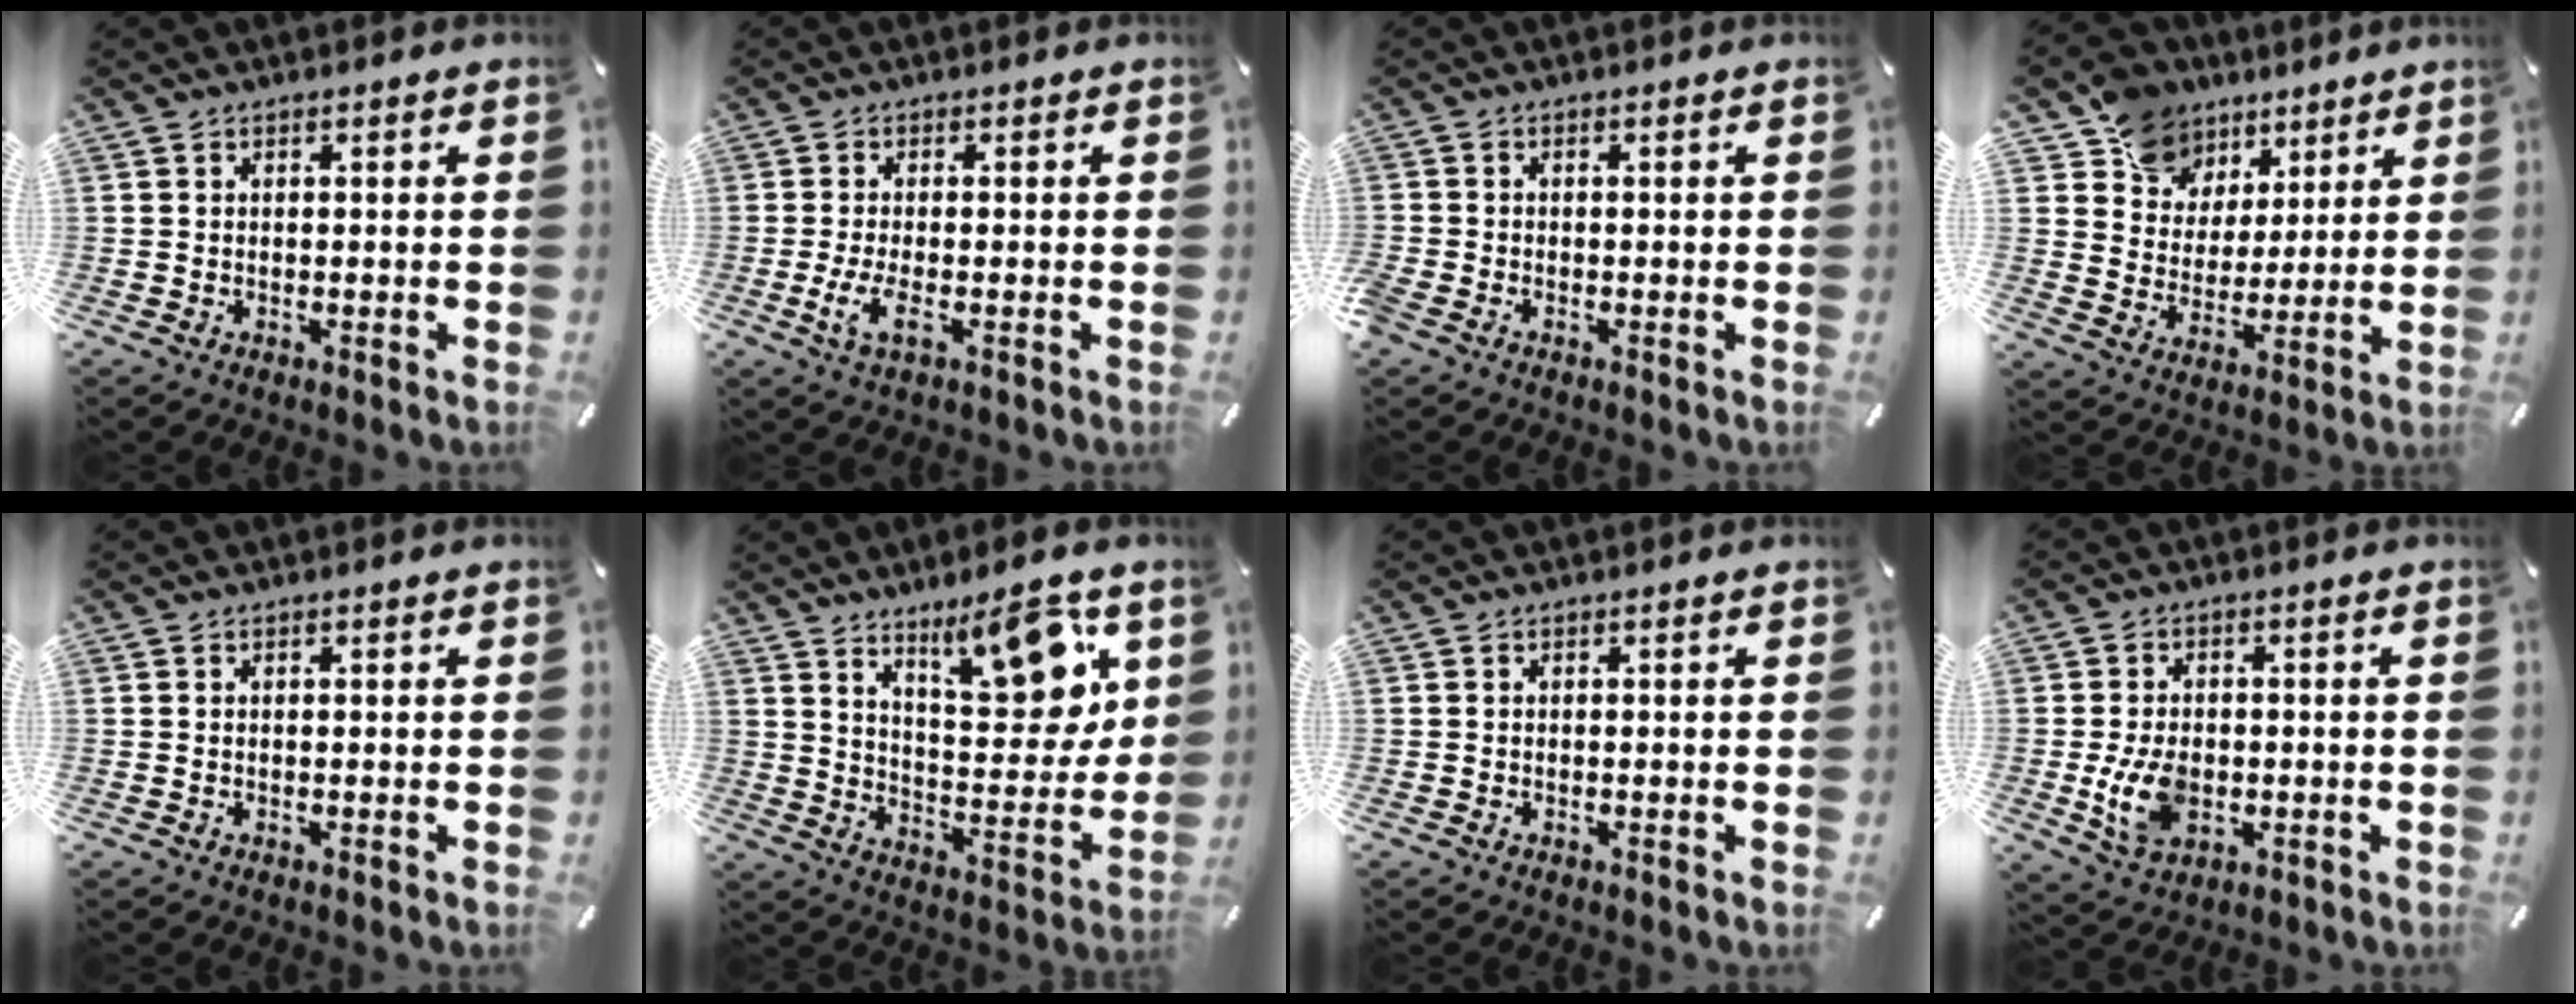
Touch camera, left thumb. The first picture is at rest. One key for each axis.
{"total": 4.6, "fx": -1.2, "fy": 1.3, "fz": 4.3, "tx": -0.096, "ty": -0.010, "tz": -0.026}
{"total": 1.3, "fx": -1.0, "fy": 0.8, "fz": 0.5, "tx": -0.005, "ty": 0.004, "tz": -0.019}
{"total": 11.5, "fx": 7.2, "fy": 8.9, "fz": 1.1, "tx": -0.033, "ty": -0.053, "tz": 0.140}
{"total": 0.0}
{"total": 16.1, "fx": 10.2, "fy": 6.5, "fz": 10.7, "tx": -0.120, "ty": -0.068, "tz": 0.163}
{"total": 0.0}
{"total": 8.6, "fx": -1.4, "fy": 6.1, "fz": 5.9, "tx": -0.111, "ty": 0.000, "tz": -0.024}